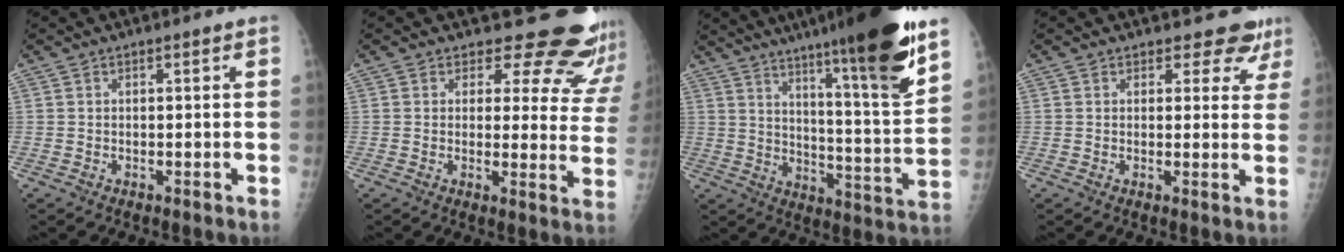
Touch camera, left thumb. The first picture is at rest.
{"total": 16.1, "force": [14.4, 6.4, 3.3], "torque": [0.015, -0.118, 0.140]}
{"total": 22.6, "force": [15.1, 1.4, 16.7], "torque": [-0.231, -0.069, 0.229]}
{"total": 5.5, "force": [4.7, 2.8, 0.4], "torque": [0.035, -0.026, 0.037]}